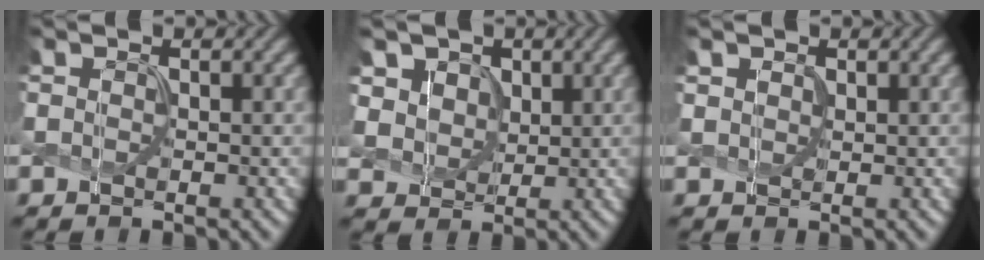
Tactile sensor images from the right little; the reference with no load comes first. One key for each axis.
{"total": 4.5, "fx": 1.9, "fy": 3.8, "fz": 1.6, "tx": -0.065, "ty": -0.006, "tz": 0.044}
{"total": 0.7, "fx": 0.4, "fy": 0.5, "fz": 0.1, "tx": -0.003, "ty": -0.004, "tz": 0.013}